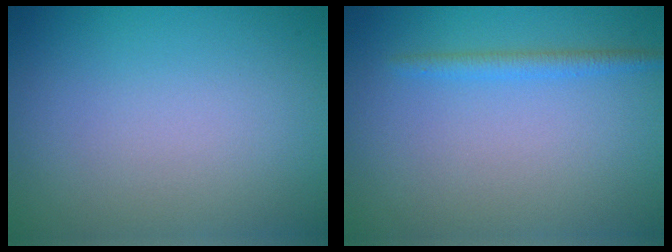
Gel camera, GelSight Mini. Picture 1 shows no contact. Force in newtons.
{"total": 1.5, "press": 1.5, "slide": 0.2}